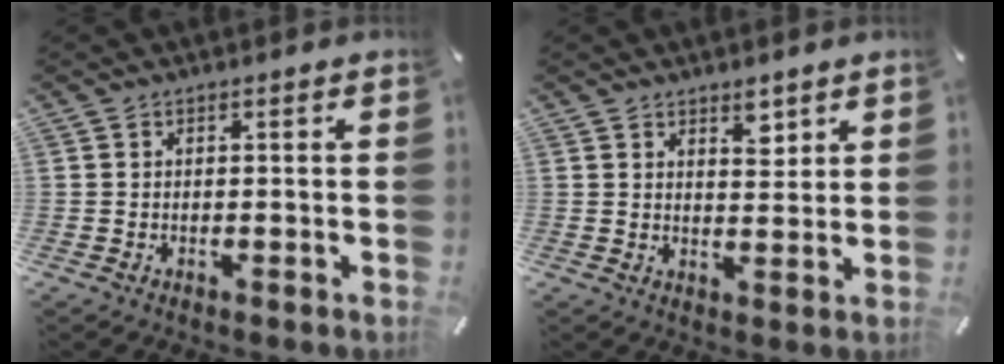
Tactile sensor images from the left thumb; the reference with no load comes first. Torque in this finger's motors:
{"motor_torque": [0.31, 0.05, 0.34, -0.54, 0.05]}